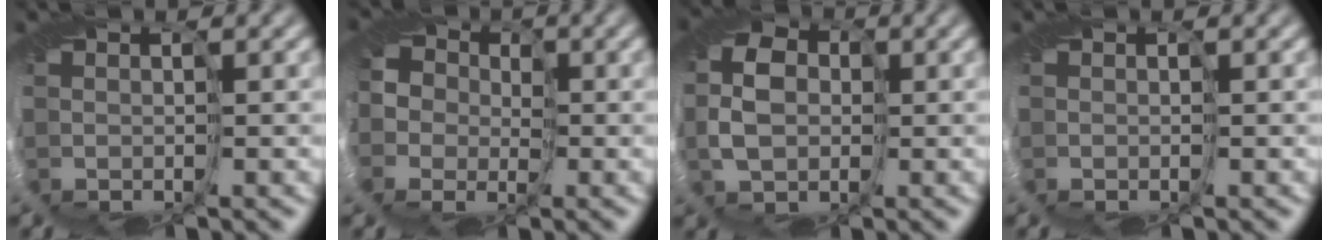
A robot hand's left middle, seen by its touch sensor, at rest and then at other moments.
{"total": 5.9, "force": [0.1, 5.7, 1.7], "torque": [-0.021, 0.010, -0.044]}
{"total": 4.2, "force": [-1.2, 3.0, 2.7], "torque": [-0.052, -0.009, -0.035]}
{"total": 0.0}